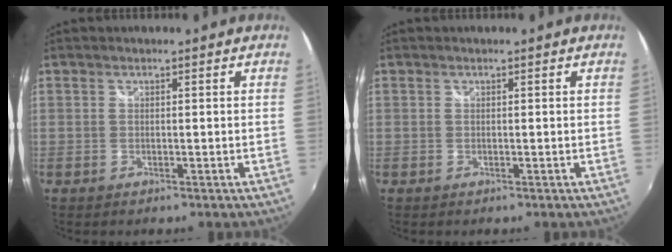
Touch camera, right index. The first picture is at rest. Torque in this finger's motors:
{"motor_torque": [0.00, 0.00, 0.00, 0.00]}